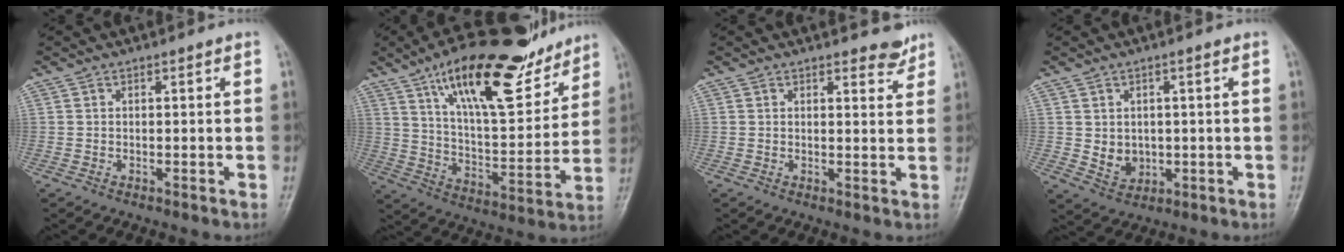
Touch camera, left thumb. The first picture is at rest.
{"total": 22.5, "force": [14.9, 7.9, 14.9], "torque": [-0.197, -0.063, 0.248]}
{"total": 2.9, "force": [2.6, 1.1, 1.0], "torque": [0.002, -0.021, 0.030]}
{"total": 4.5, "force": [0.2, 3.7, 2.4], "torque": [-0.024, -0.007, 0.017]}